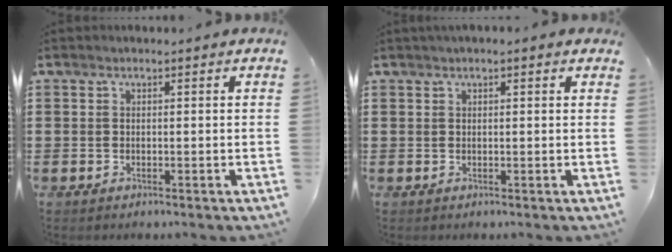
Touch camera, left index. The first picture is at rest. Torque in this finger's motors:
{"motor_torque": [1.12, -1.02, 0.33, 0.04]}